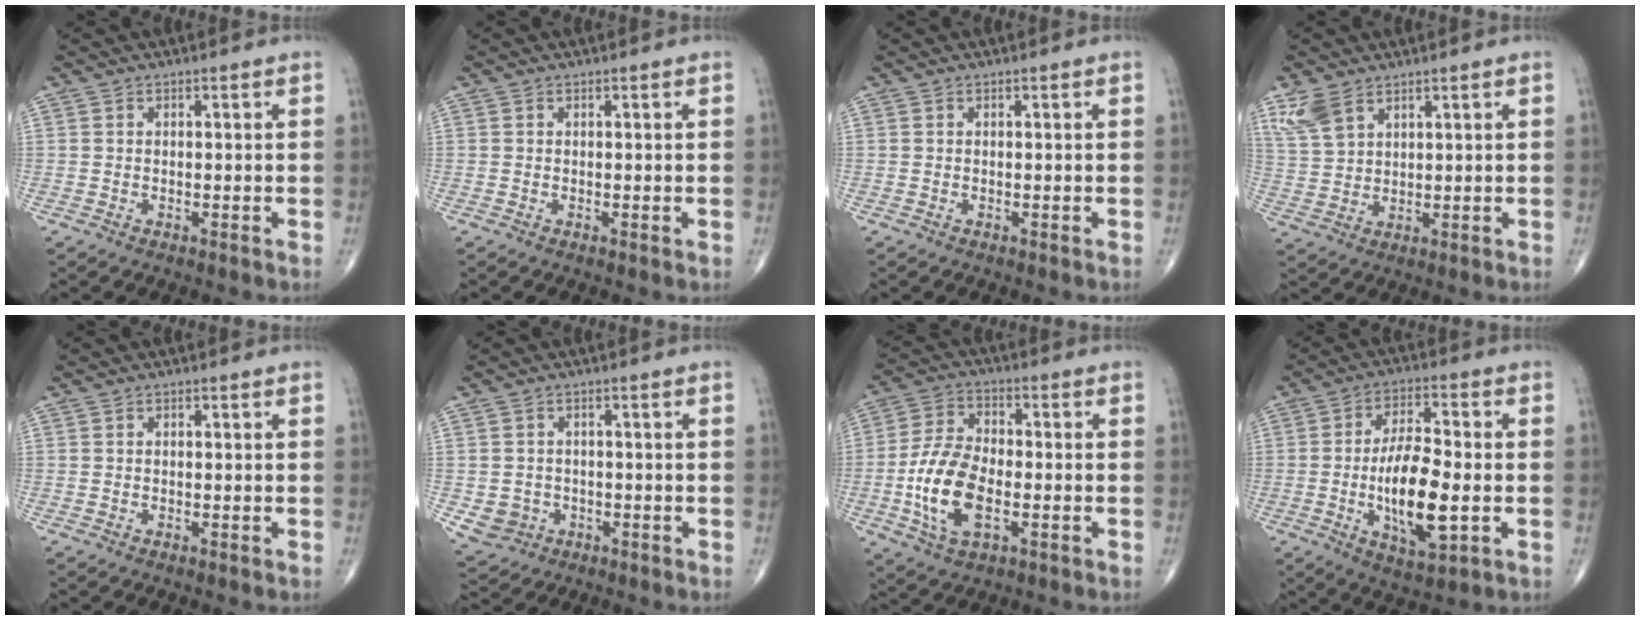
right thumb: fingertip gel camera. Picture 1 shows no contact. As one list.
[{"total": 0.0}, {"total": 0.0}, {"total": 6.2, "force": [4.2, 3.3, 3.1], "torque": [-0.064, -0.010, 0.096]}, {"total": 0.0}, {"total": 4.9, "force": [-1.1, 4.6, 1.3], "torque": [-0.010, 0.006, -0.010]}, {"total": 13.3, "force": [-3.0, 7.0, 10.9], "torque": [-0.218, 0.010, -0.056]}, {"total": 14.2, "force": [-2.3, 5.5, 12.9], "torque": [-0.221, 0.002, -0.037]}]